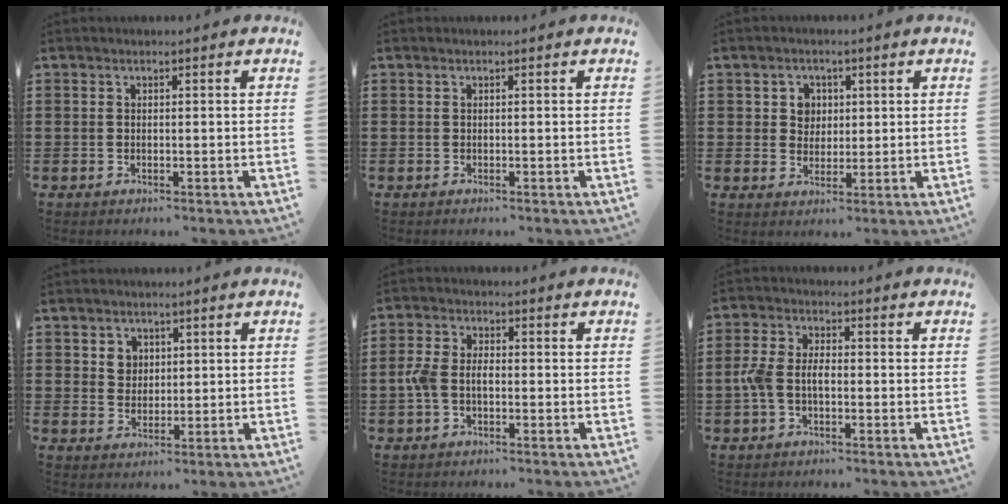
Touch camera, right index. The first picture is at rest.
{"total": 0.0}
{"total": 3.4, "force": [0.8, 3.1, 1.0], "torque": [-0.034, 0.010, 0.011]}
{"total": 2.8, "force": [1.2, 2.4, 0.8], "torque": [-0.017, 0.006, 0.020]}
{"total": 3.7, "force": [-0.8, 2.2, 2.9], "torque": [-0.076, 0.000, -0.023]}
{"total": 4.5, "force": [-1.0, 2.6, 3.6], "torque": [-0.095, -0.002, -0.027]}